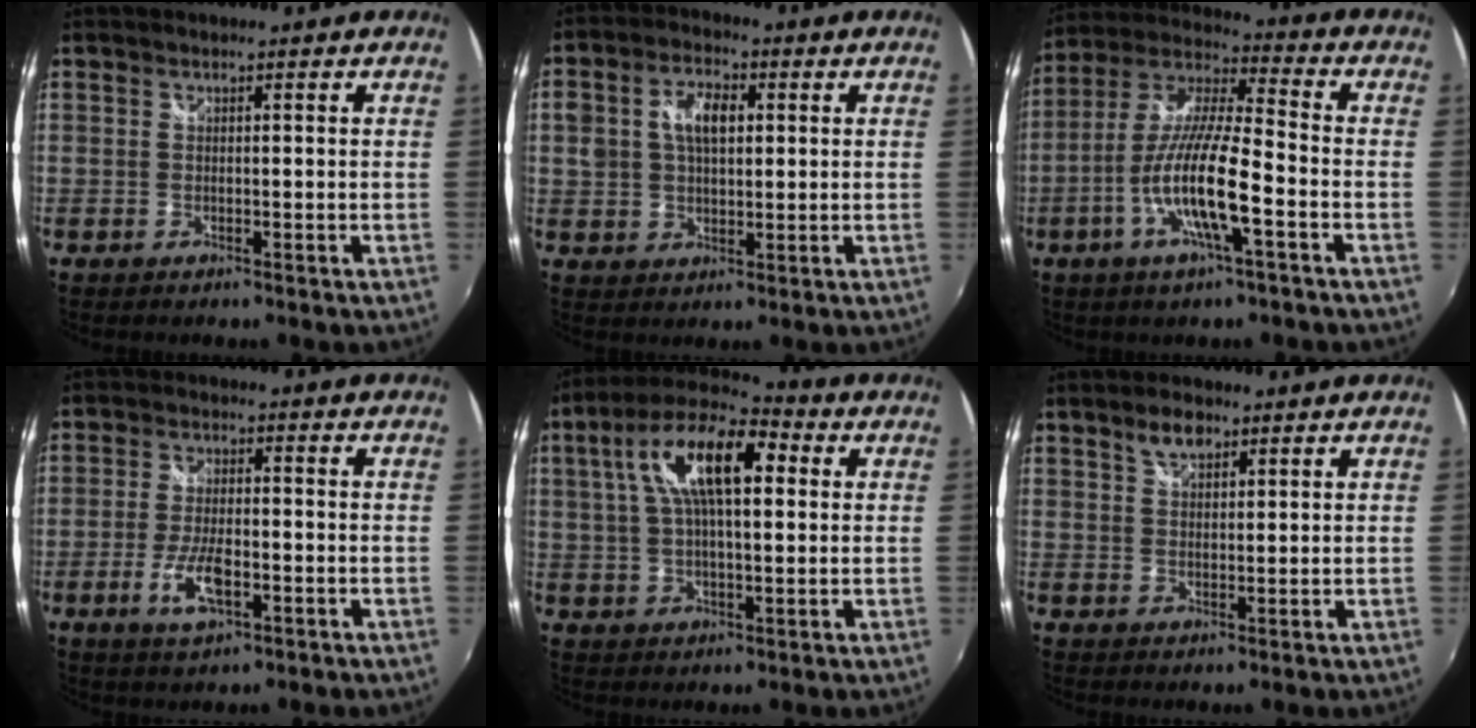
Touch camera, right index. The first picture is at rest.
{"total": 8.3, "force": [1.8, 5.1, 6.3], "torque": [-0.113, 0.018, 0.035]}
{"total": 14.3, "force": [-5.3, 2.0, 13.1], "torque": [-0.260, -0.008, -0.103]}
{"total": 7.1, "force": [-2.7, 2.6, 6.0], "torque": [-0.127, -0.008, -0.051]}
{"total": 15.3, "force": [4.0, 6.1, 13.5], "torque": [-0.246, 0.031, 0.057]}
{"total": 3.8, "force": [2.4, 2.0, 2.2], "torque": [-0.035, 0.008, 0.044]}